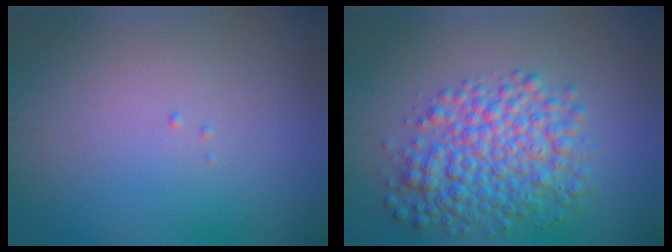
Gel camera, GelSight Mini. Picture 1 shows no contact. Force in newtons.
{"total": 6.1, "press": 6.1, "slide": 0.0}